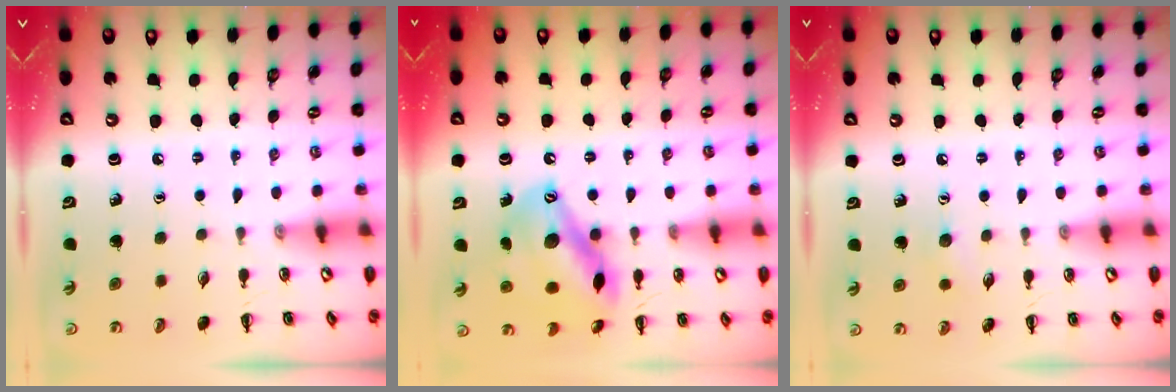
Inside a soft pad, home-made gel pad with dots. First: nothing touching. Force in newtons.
{"total": 16.1, "press": 16.1, "slide": 1.3}
{"total": 5.1, "press": 4.9, "slide": 1.2}